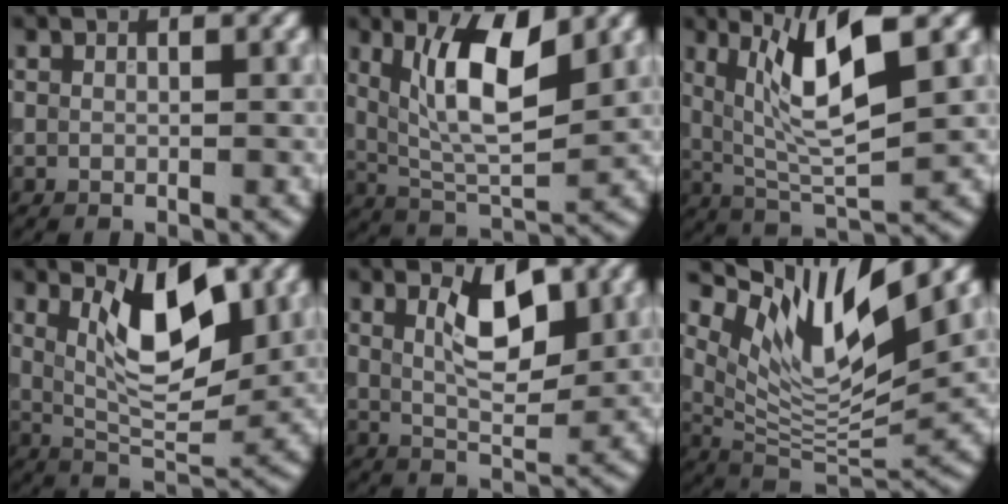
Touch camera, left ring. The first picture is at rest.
{"total": 7.9, "force": [2.8, 2.7, 6.8], "torque": [-0.127, -0.005, 0.054]}
{"total": 7.8, "force": [2.5, 1.8, 7.1], "torque": [-0.133, -0.007, 0.048]}
{"total": 7.1, "force": [2.3, 2.6, 6.2], "torque": [-0.101, -0.004, 0.040]}
{"total": 4.7, "force": [1.8, 1.8, 3.9], "torque": [-0.068, -0.002, 0.030]}
{"total": 9.5, "force": [5.7, 2.7, 7.1], "torque": [-0.138, -0.007, 0.114]}